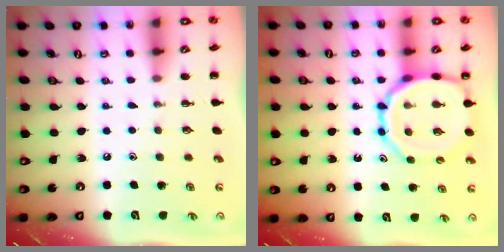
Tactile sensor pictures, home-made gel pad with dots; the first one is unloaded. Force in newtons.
{"total": 13.5, "press": 13.2, "slide": 2.6}